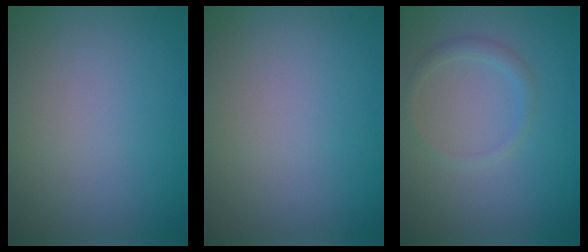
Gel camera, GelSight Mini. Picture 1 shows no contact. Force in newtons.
{"total": 0.0}
{"total": 1.2, "press": 1.1, "slide": 0.1}